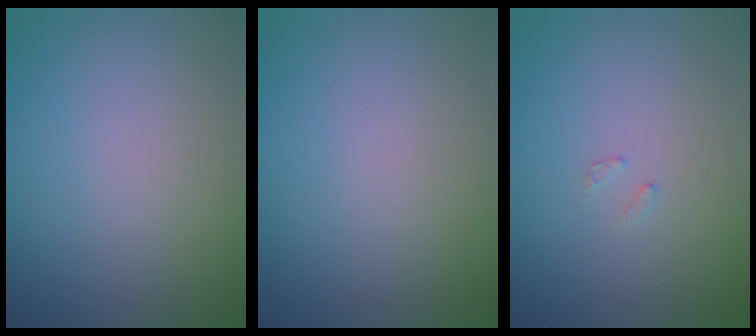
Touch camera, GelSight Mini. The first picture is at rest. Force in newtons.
{"total": 0.0}
{"total": 0.8, "press": 0.7, "slide": 0.1}